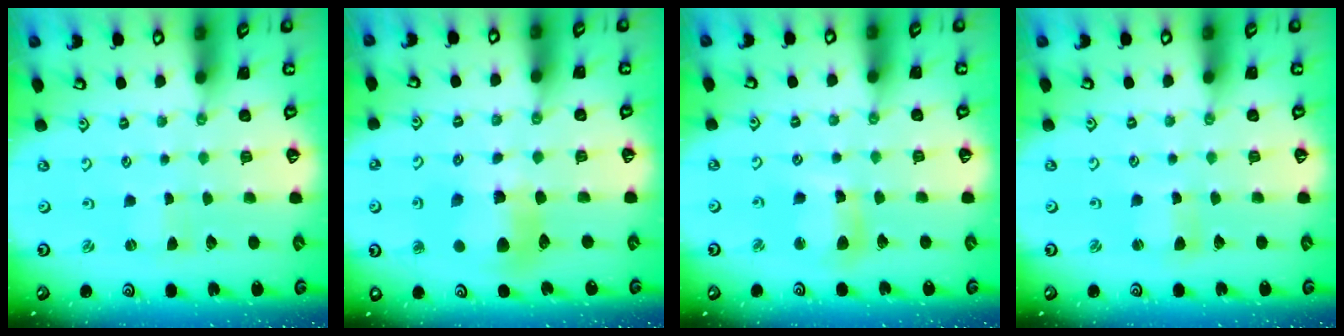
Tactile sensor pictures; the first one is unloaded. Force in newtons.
{"total": 10.6, "press": 10.6, "slide": 1.2}
{"total": 8.6, "press": 8.4, "slide": 1.4}
{"total": 2.2, "press": 2.2, "slide": 0.3}